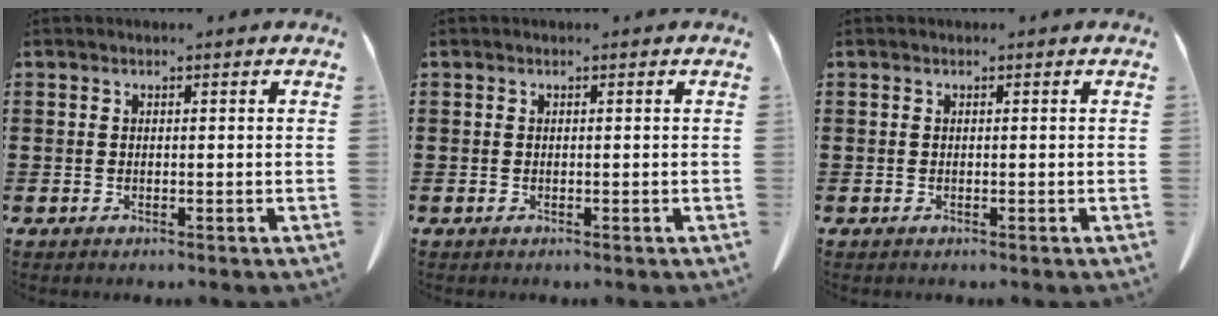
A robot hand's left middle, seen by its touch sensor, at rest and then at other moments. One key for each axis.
{"total": 0.0}
{"total": 0.0}